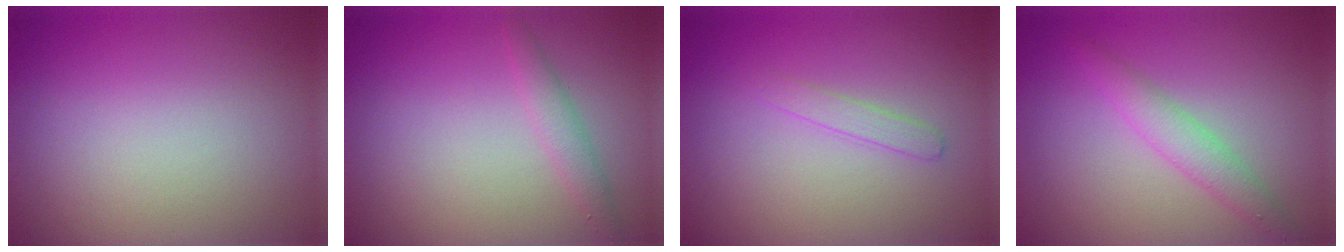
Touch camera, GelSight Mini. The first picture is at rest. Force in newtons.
{"total": 1.5, "press": 1.5, "slide": 0.0}
{"total": 1.2, "press": 1.2, "slide": 0.0}
{"total": 2.5, "press": 2.5, "slide": 0.1}